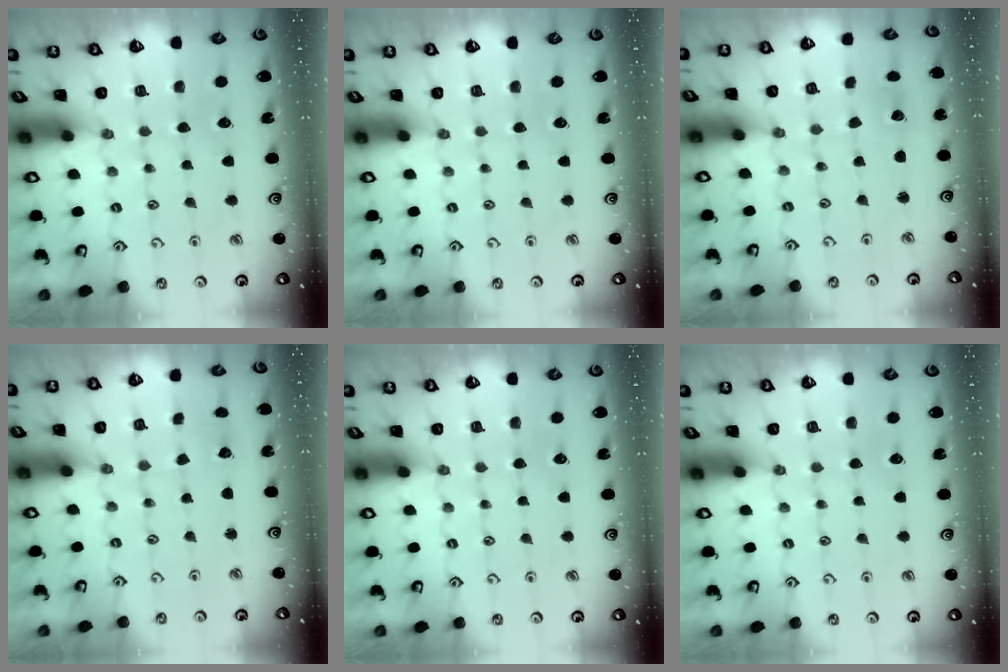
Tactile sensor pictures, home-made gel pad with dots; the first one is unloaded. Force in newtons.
{"total": 0.0}
{"total": 1.6, "press": 1.6, "slide": 0.2}
{"total": 1.9, "press": 1.9, "slide": 0.2}
{"total": 0.0}
{"total": 0.0}